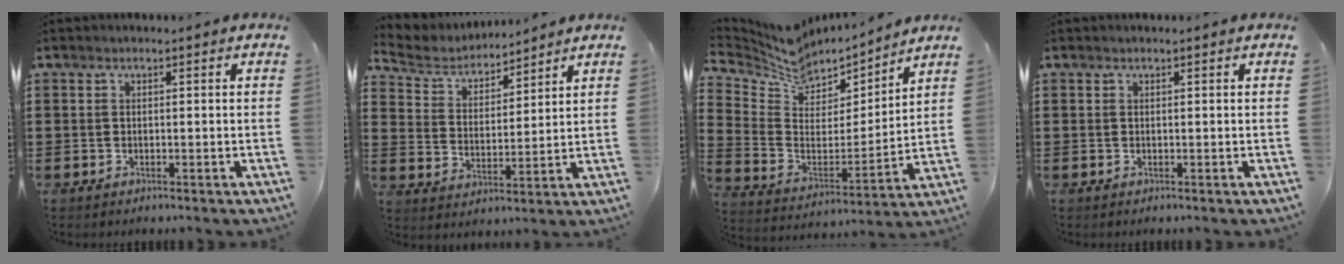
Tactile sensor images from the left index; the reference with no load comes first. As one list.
[{"total": 5.0, "force": [4.8, 1.3, 0.7], "torque": [-0.042, -0.025, 0.081]}, {"total": 7.4, "force": [6.3, 3.7, 1.3], "torque": [-0.070, -0.041, 0.112]}, {"total": 0.0}]